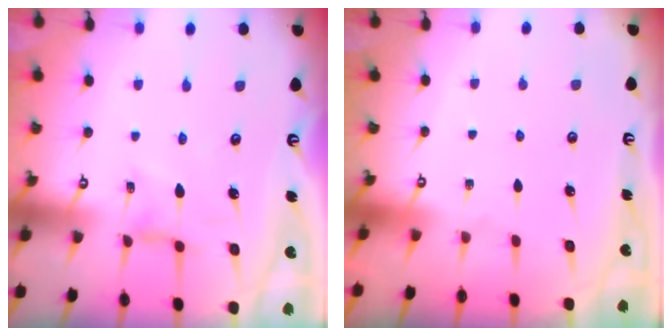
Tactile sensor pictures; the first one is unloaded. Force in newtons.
{"total": 0.0}